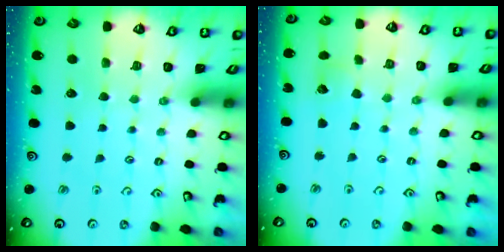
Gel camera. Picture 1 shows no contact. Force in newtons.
{"total": 4.8, "press": 4.7, "slide": 0.6}